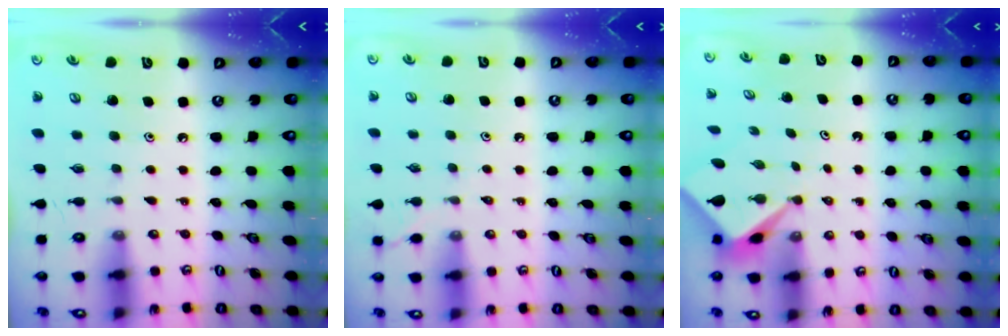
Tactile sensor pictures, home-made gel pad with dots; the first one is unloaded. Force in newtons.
{"total": 1.3, "press": 1.3, "slide": 0.3}
{"total": 2.0, "press": 2.0, "slide": 0.2}